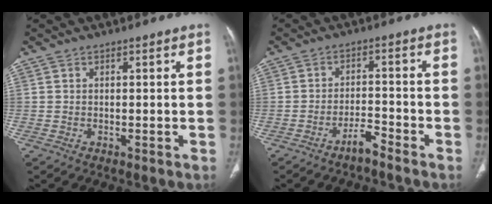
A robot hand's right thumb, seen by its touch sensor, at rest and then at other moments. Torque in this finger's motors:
{"motor_torque": [1.09, 0.05, 0.45, -1.13, 0.13]}